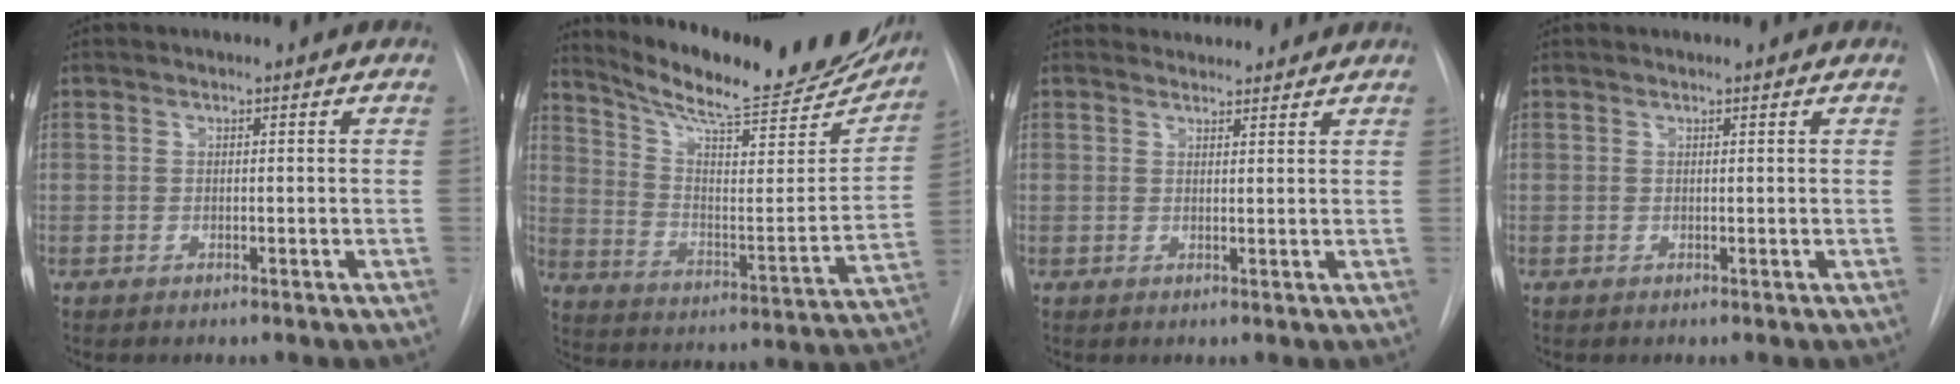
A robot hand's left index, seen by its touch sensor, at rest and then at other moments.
{"total": 25.7, "force": [22.4, 4.5, 11.8], "torque": [-0.179, -0.052, 0.307]}
{"total": 4.0, "force": [3.9, 0.9, -0.1], "torque": [0.000, 0.019, 0.051]}
{"total": 1.3, "force": [1.3, 0.2, 0.3], "torque": [-0.008, 0.013, 0.017]}